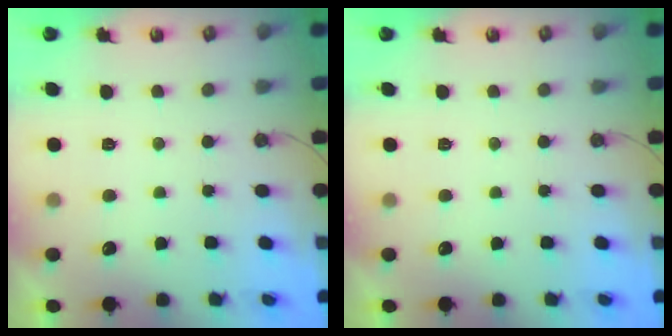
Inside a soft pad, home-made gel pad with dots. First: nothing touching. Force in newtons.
{"total": 0.0}